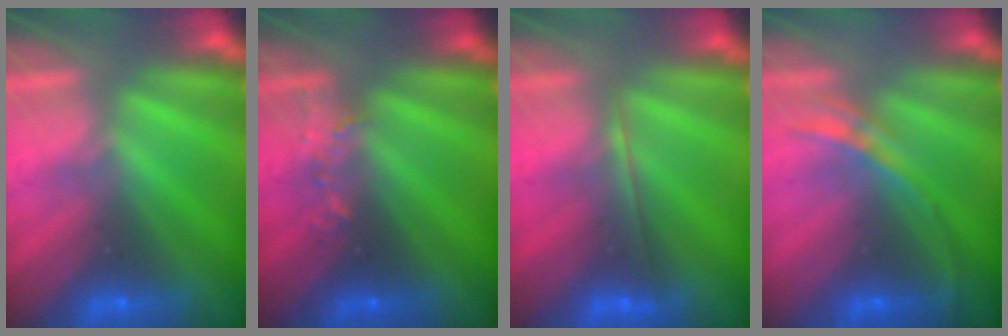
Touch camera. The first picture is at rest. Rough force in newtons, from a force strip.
{"total": 2.6}
{"total": 1.8}
{"total": 2.8}